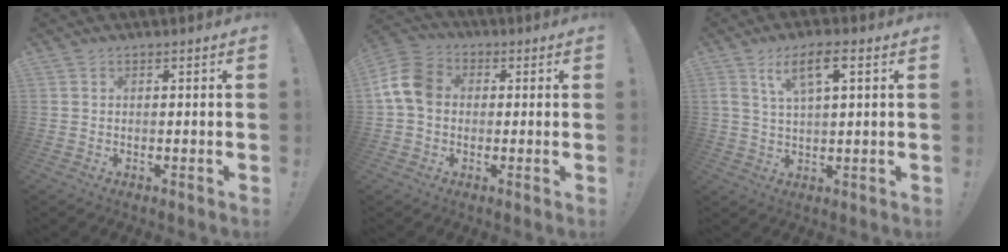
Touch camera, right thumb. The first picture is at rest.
{"total": 11.4, "force": [1.0, 8.7, 7.2], "torque": [-0.139, 0.016, 0.025]}
{"total": 7.7, "force": [3.4, 2.0, 6.7], "torque": [-0.121, 0.000, 0.056]}